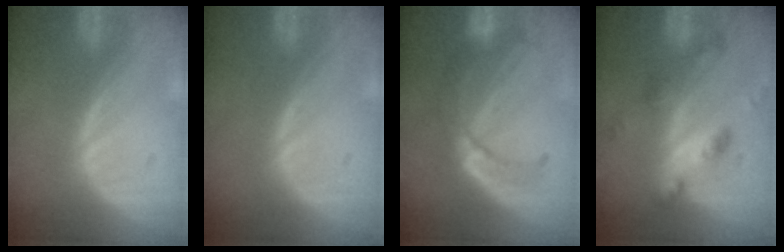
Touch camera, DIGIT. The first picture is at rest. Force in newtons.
{"total": 0.0}
{"total": 6.7, "press": 6.2, "slide": 2.5}
{"total": 6.1, "press": 5.4, "slide": 2.9}